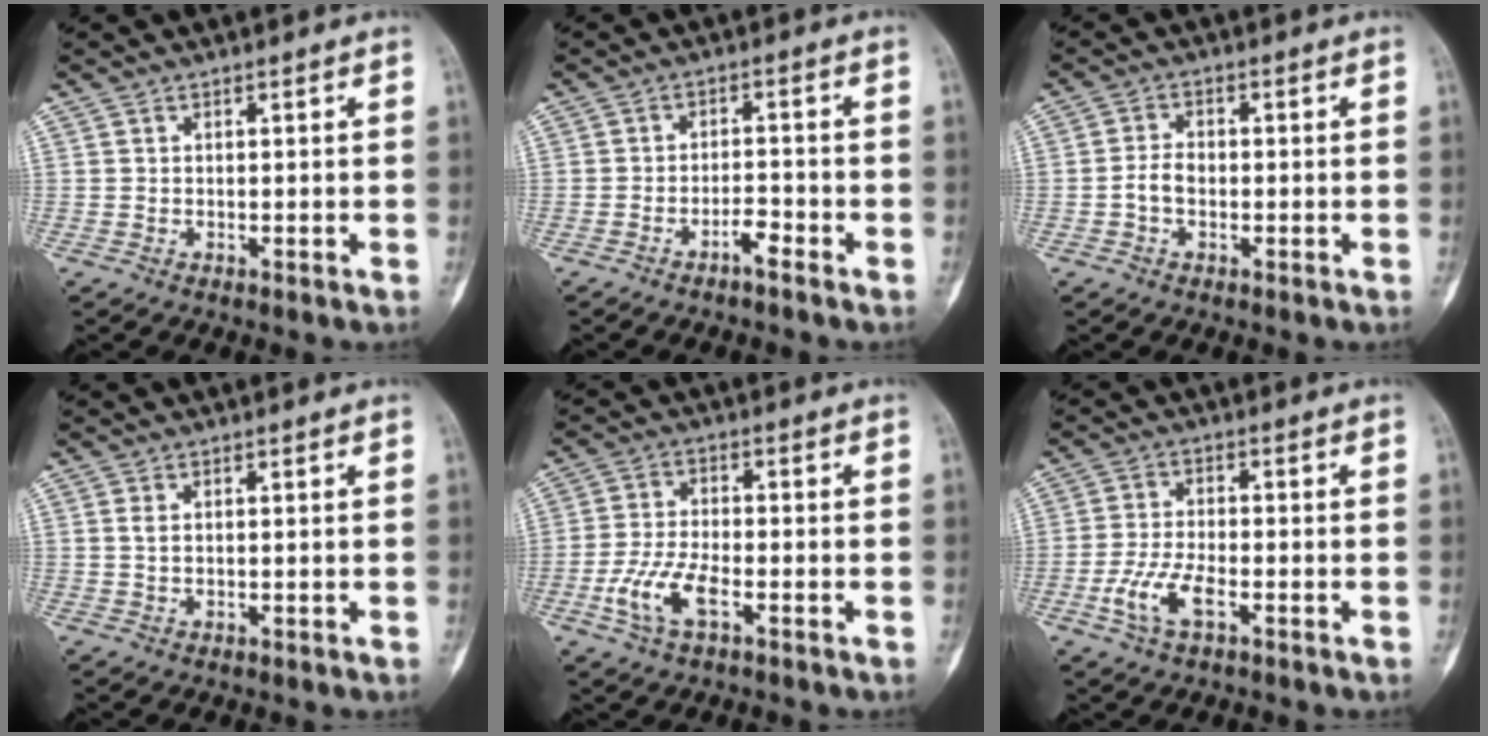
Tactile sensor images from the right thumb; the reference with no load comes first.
{"total": 3.0, "force": [-2.1, 0.8, 2.0], "torque": [-0.029, 0.021, -0.039]}
{"total": 3.3, "force": [-0.9, 2.2, 2.4], "torque": [-0.044, 0.013, -0.021]}
{"total": 1.4, "force": [0.4, 0.7, 1.1], "torque": [-0.028, 0.002, 0.011]}
{"total": 8.0, "force": [-3.2, 3.4, 6.5], "torque": [-0.144, 0.012, -0.062]}
{"total": 7.0, "force": [-2.8, 2.9, 5.6], "torque": [-0.124, 0.011, -0.056]}